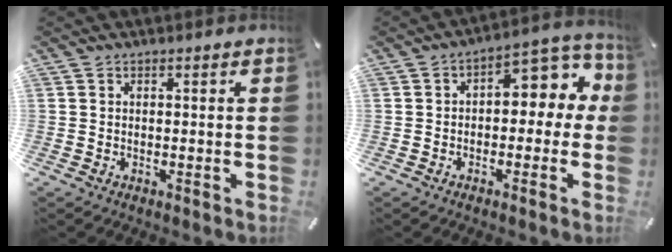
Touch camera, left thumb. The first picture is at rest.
{"total": 8.7, "force": [1.7, 5.4, 6.6], "torque": [-0.079, -0.021, 0.025]}